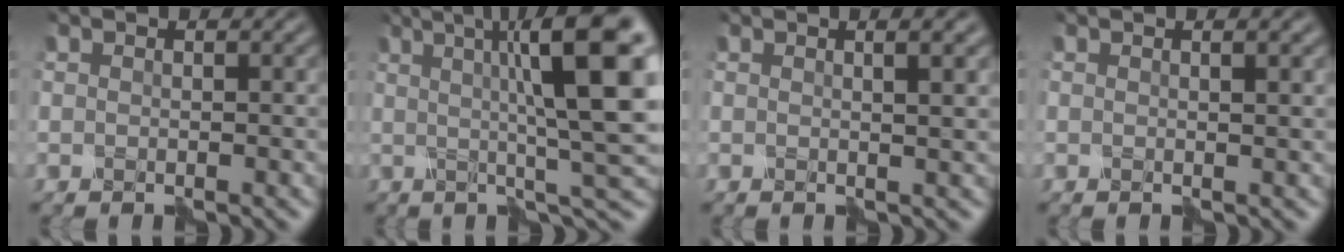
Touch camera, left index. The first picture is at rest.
{"total": 12.5, "force": [2.6, 2.5, 11.9], "torque": [-0.139, 0.002, 0.038]}
{"total": 3.3, "force": [1.2, 1.2, 2.9], "torque": [-0.021, 0.011, -0.009]}
{"total": 1.7, "force": [0.6, 0.6, 1.5], "torque": [-0.016, 0.000, -0.001]}